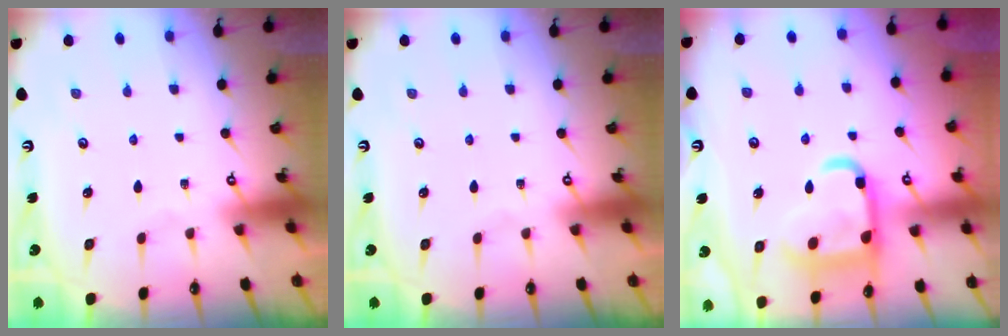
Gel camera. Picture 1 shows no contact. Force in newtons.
{"total": 0.0}
{"total": 16.3, "press": 16.3, "slide": 1.6}